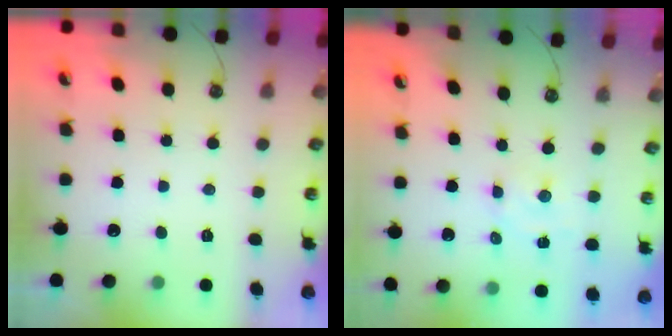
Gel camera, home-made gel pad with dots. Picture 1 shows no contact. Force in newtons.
{"total": 1.9, "press": 1.9, "slide": 0.3}